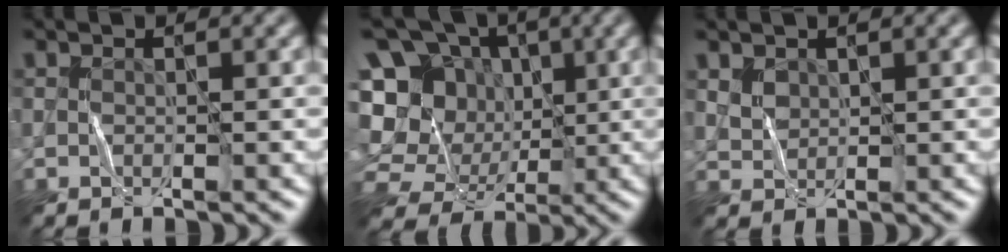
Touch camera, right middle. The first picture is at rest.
{"total": 15.1, "force": [-0.8, 13.4, 6.9], "torque": [-0.163, 0.024, -0.021]}
{"total": 1.5, "force": [0.9, 1.0, 0.6], "torque": [-0.017, 0.000, 0.023]}